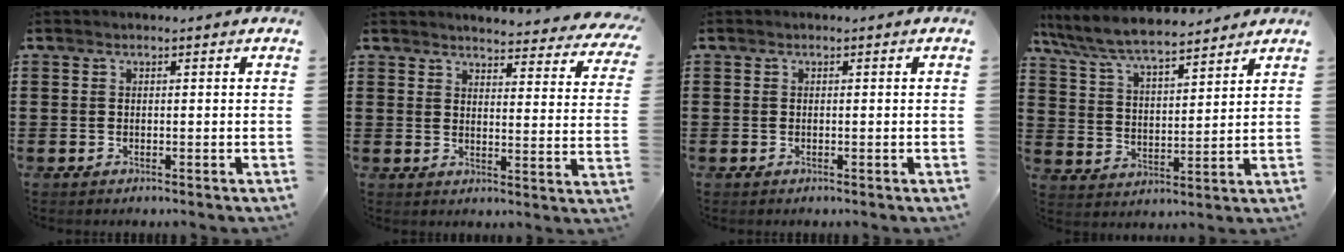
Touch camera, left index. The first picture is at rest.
{"total": 4.3, "force": [4.2, -0.3, 0.8], "torque": [-0.028, -0.031, 0.070]}
{"total": 0.0}
{"total": 7.4, "force": [6.7, 1.0, 2.9], "torque": [-0.083, -0.034, 0.117]}